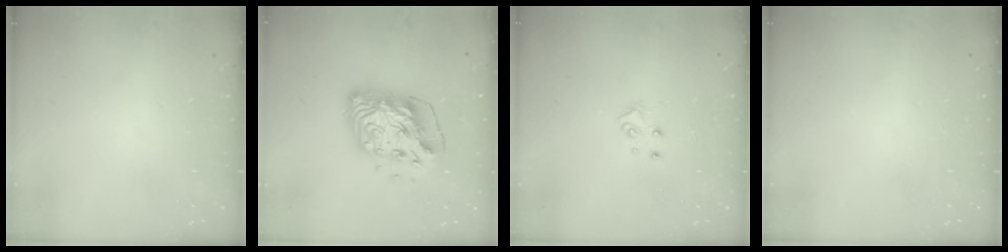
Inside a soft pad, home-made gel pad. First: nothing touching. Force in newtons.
{"total": 14.8, "press": 14.7, "slide": 1.7}
{"total": 4.0, "press": 4.0, "slide": 0.2}
{"total": 0.0}